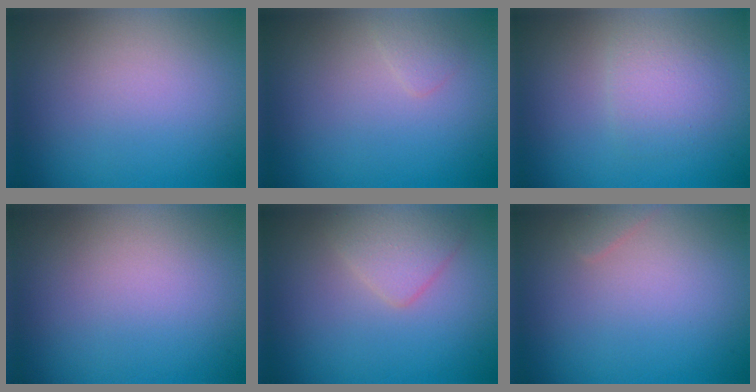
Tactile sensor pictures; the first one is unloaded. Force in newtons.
{"total": 0.8, "press": 0.8, "slide": 0.1}
{"total": 2.3, "press": 2.3, "slide": 0.0}
{"total": 0.0}
{"total": 2.4, "press": 2.4, "slide": 0.1}
{"total": 0.8, "press": 0.8, "slide": 0.0}